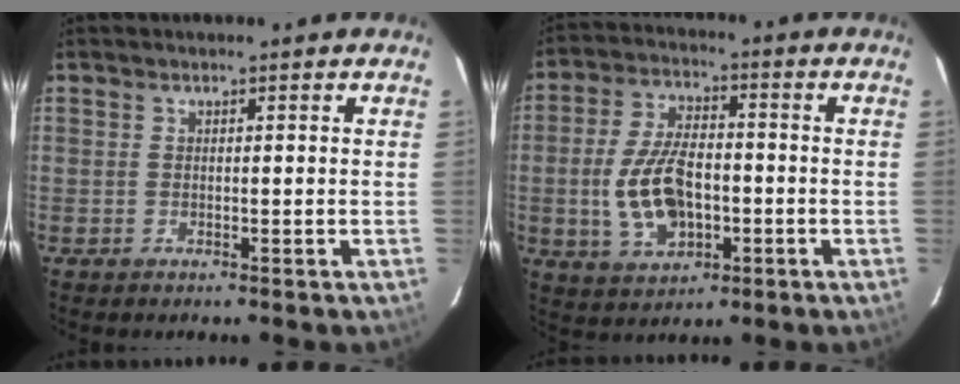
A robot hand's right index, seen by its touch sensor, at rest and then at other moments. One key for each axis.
{"total": 12.3, "fx": -2.4, "fy": 6.9, "fz": 10.0, "tx": -0.203, "ty": 0.008, "tz": -0.032}